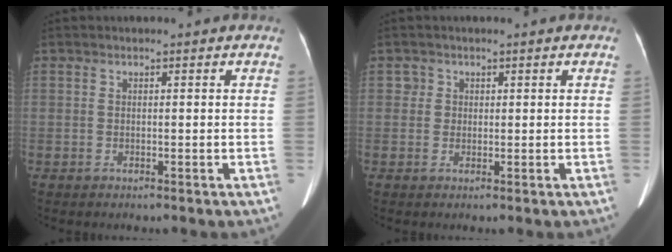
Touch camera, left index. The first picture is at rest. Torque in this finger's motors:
{"motor_torque": [0.11, 0.03, -0.01, -0.02]}